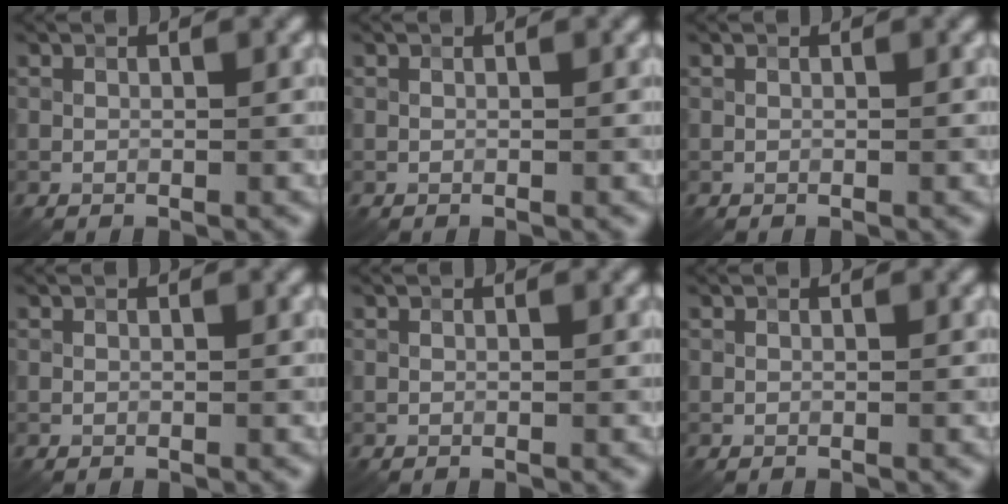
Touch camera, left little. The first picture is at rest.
{"total": 0.0}
{"total": 0.0}
{"total": 0.0}
{"total": 0.0}
{"total": 0.0}